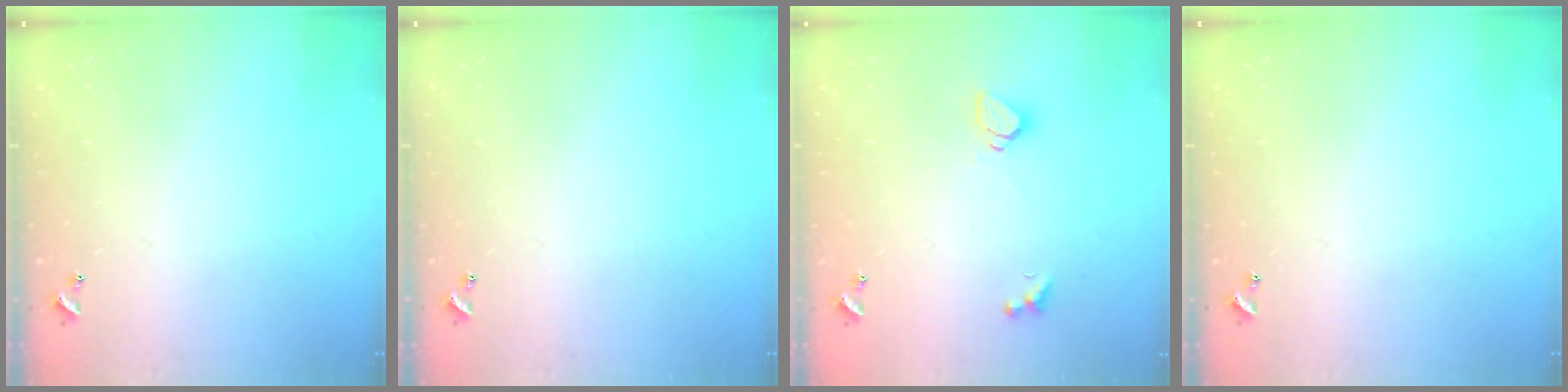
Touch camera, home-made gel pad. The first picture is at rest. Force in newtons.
{"total": 0.0}
{"total": 1.6, "press": 1.6, "slide": 0.5}
{"total": 0.0}